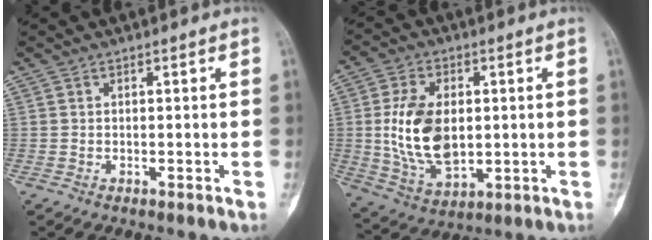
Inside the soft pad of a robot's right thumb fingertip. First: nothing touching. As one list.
[{"total": 14.3, "force": [0.6, 8.9, 11.2], "torque": [-0.196, -0.008, 0.023]}]